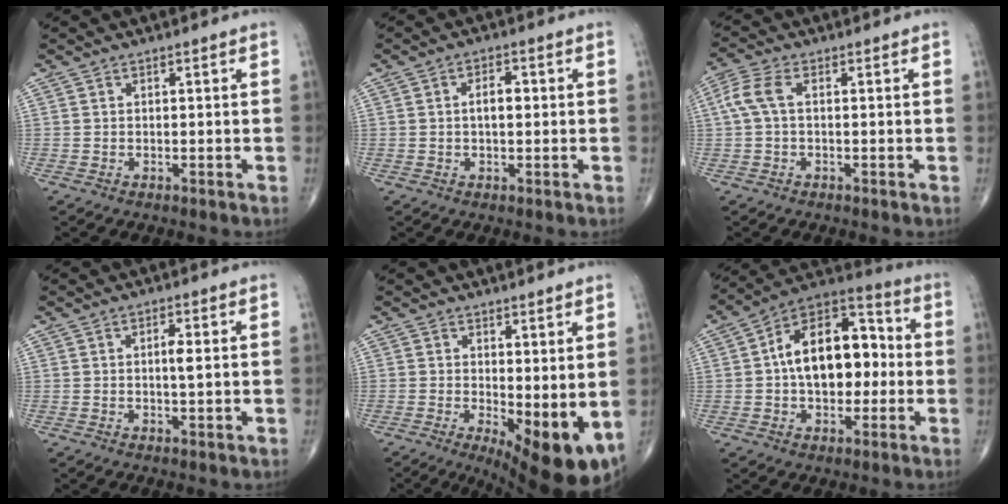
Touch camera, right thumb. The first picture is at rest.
{"total": 3.6, "force": [0.3, 1.8, 3.1], "torque": [-0.050, 0.008, 0.003]}
{"total": 4.8, "force": [0.4, 2.2, 4.2], "torque": [-0.116, 0.014, 0.002]}
{"total": 2.6, "force": [0.2, 0.5, 2.5], "torque": [-0.043, -0.002, 0.001]}
{"total": 11.0, "force": [-1.2, 4.0, 10.2], "torque": [-0.137, -0.024, -0.006]}
{"total": 17.8, "force": [0.3, 10.8, 14.2], "torque": [-0.190, 0.040, -0.005]}